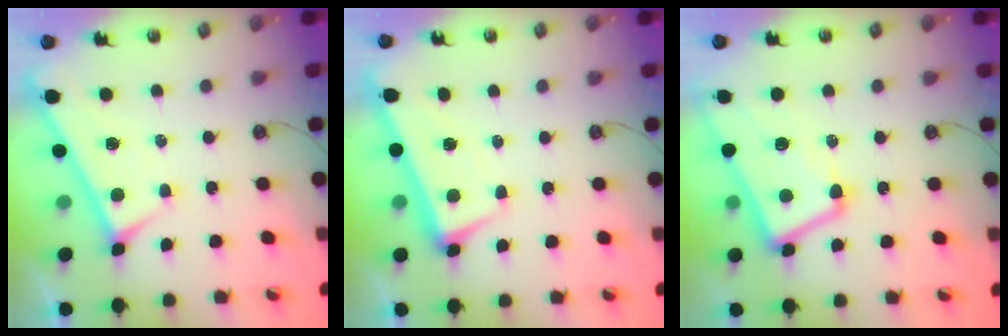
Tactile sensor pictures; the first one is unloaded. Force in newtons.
{"total": 2.0, "press": 1.9, "slide": 0.7}
{"total": 7.0, "press": 6.8, "slide": 1.6}